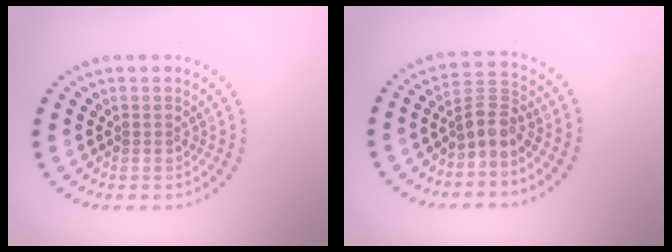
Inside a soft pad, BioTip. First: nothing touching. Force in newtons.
{"total": 2.6, "press": 2.0, "slide": 1.6}